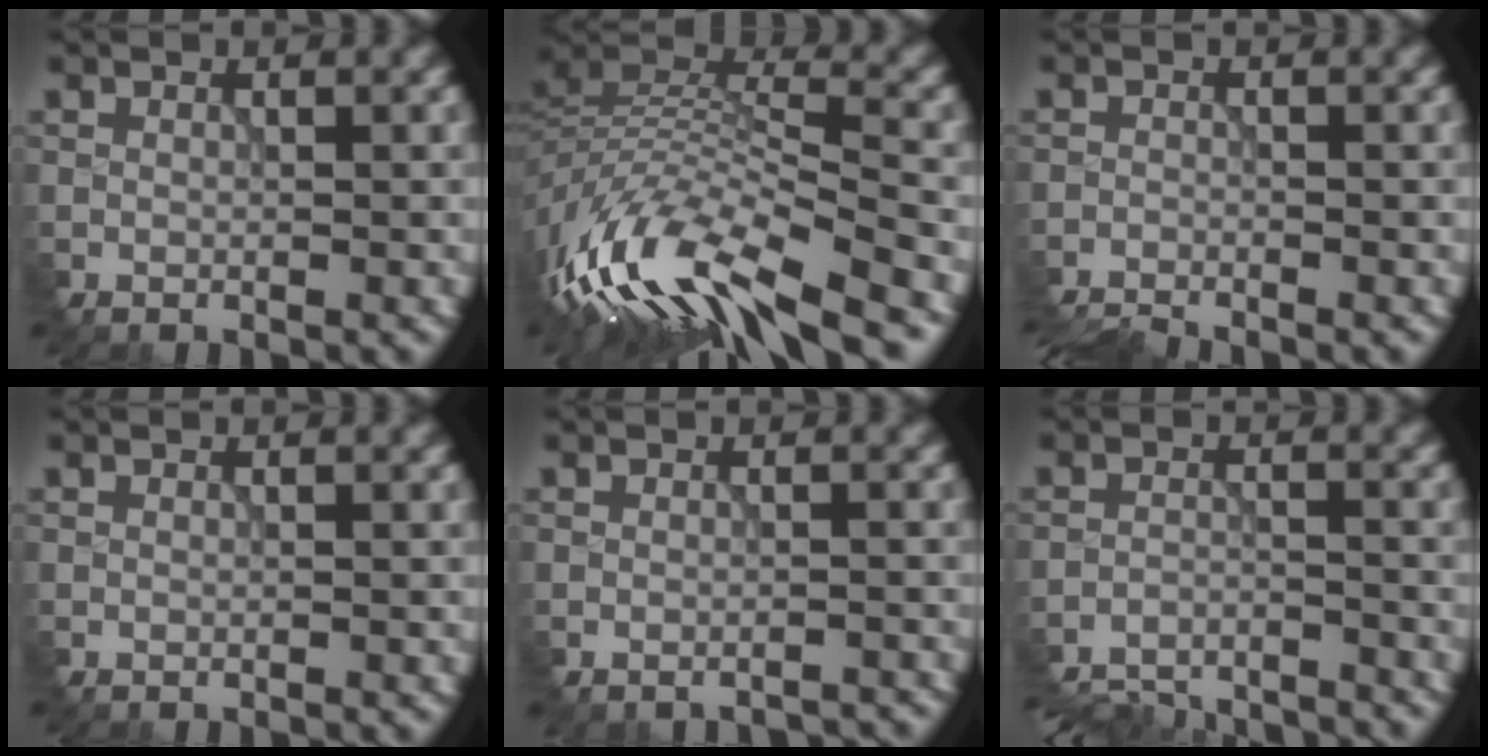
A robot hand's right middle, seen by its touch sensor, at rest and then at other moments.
{"total": 13.2, "force": [-8.4, 4.3, 9.3], "torque": [-0.204, 0.007, -0.152]}
{"total": 4.5, "force": [-4.2, 0.8, 1.6], "torque": [-0.018, -0.013, -0.053]}
{"total": 0.0}
{"total": 1.9, "force": [-1.8, 0.2, 0.6], "torque": [-0.003, -0.001, -0.026]}
{"total": 11.8, "force": [-11.6, 1.8, 0.9], "torque": [-0.006, -0.005, -0.161]}